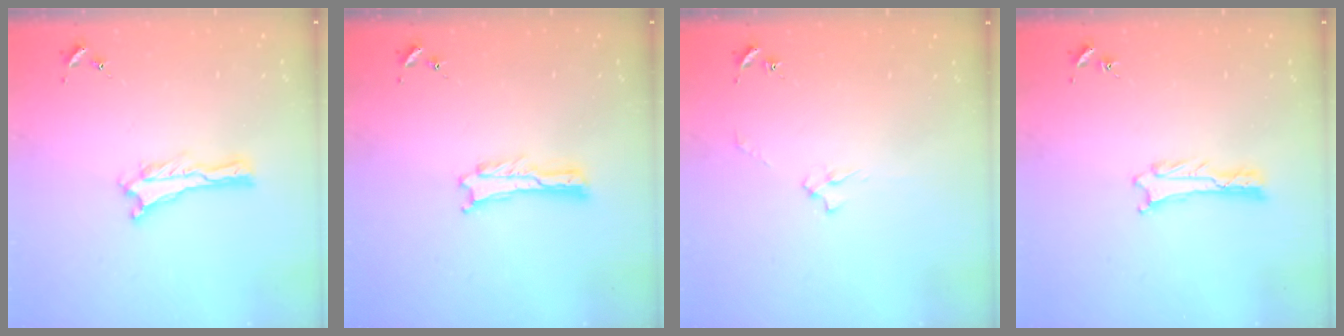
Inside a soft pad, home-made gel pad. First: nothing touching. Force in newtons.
{"total": 0.0}
{"total": 2.4, "press": 2.4, "slide": 0.4}
{"total": 1.0, "press": 1.0, "slide": 0.1}